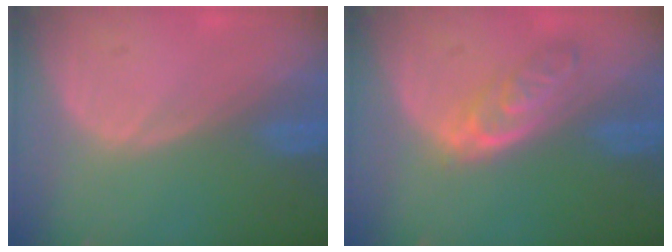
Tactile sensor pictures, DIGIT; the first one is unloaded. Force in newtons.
{"total": 4.7, "press": 4.7, "slide": 0.7}